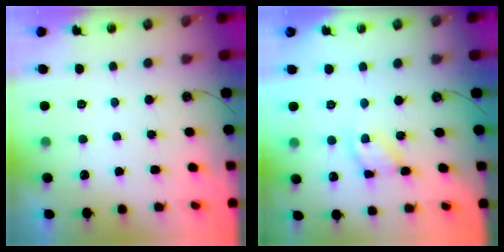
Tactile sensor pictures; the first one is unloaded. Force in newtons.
{"total": 9.7, "press": 9.7, "slide": 0.6}